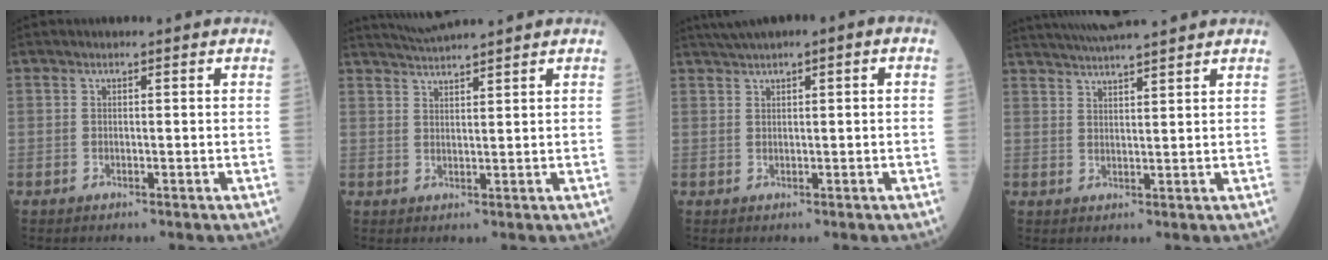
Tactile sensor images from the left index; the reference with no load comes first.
{"total": 5.5, "force": [5.1, -0.8, 1.7], "torque": [-0.036, 0.024, 0.091]}
{"total": 4.0, "force": [2.1, 0.7, 3.4], "torque": [-0.064, 0.024, 0.038]}
{"total": 10.4, "force": [9.4, 0.0, 4.5], "torque": [-0.080, 0.029, 0.140]}